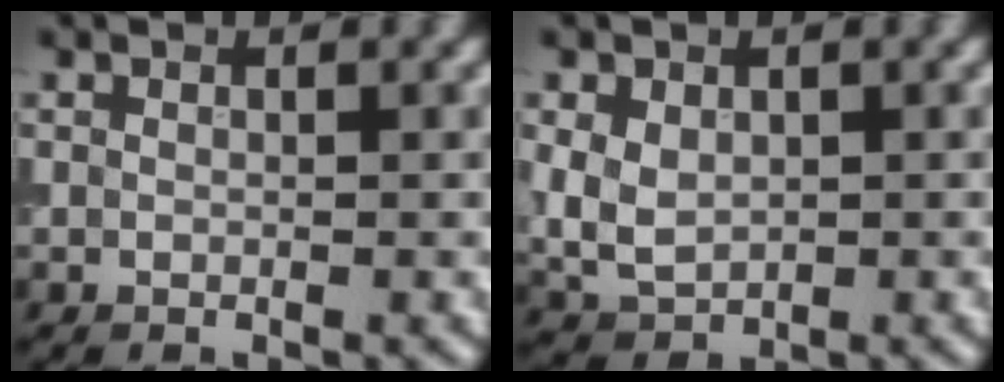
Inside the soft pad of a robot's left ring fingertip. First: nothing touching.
{"total": 3.3, "force": [0.4, 2.5, 2.1], "torque": [-0.048, -0.003, 0.012]}